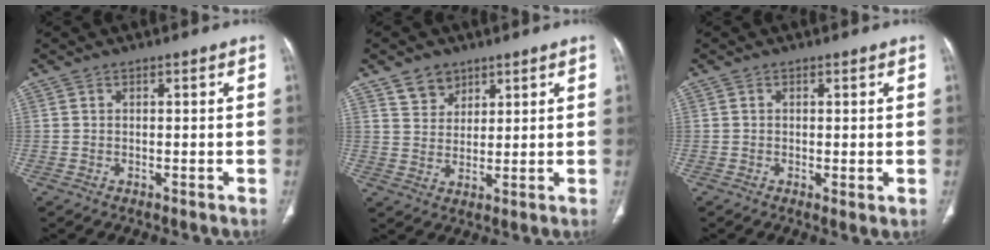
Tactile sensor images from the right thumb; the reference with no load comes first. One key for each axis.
{"total": 5.2, "fx": 3.6, "fy": 3.6, "fz": 1.2, "tx": 0.001, "ty": -0.027, "tz": 0.069}
{"total": 1.5, "fx": -0.2, "fy": 0.3, "fz": 1.4, "tx": -0.030, "ty": -0.009, "tz": -0.003}